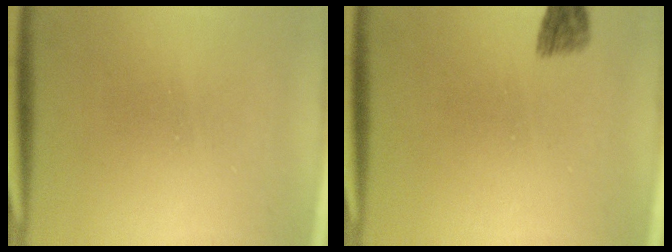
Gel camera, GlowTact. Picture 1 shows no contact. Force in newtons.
{"total": 1.8}